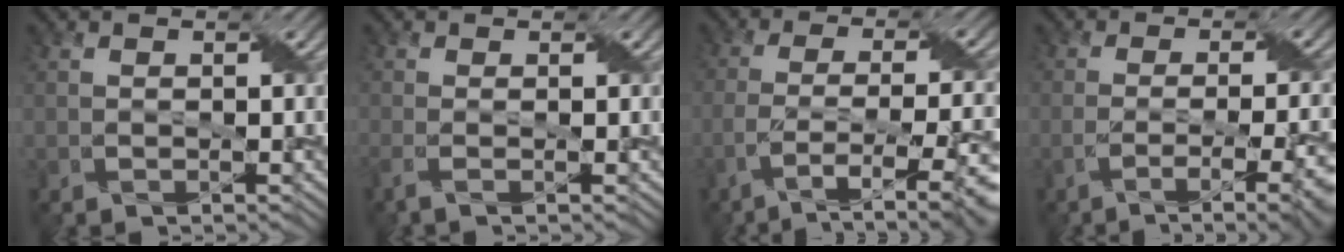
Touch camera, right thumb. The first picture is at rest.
{"total": 1.6, "force": [-0.5, 0.3, 1.4], "torque": [-0.027, -0.003, -0.019]}
{"total": 10.3, "force": [-3.8, 3.3, 9.0], "torque": [-0.163, -0.012, -0.055]}
{"total": 8.5, "force": [-3.7, 2.2, 7.3], "torque": [-0.097, -0.007, -0.052]}